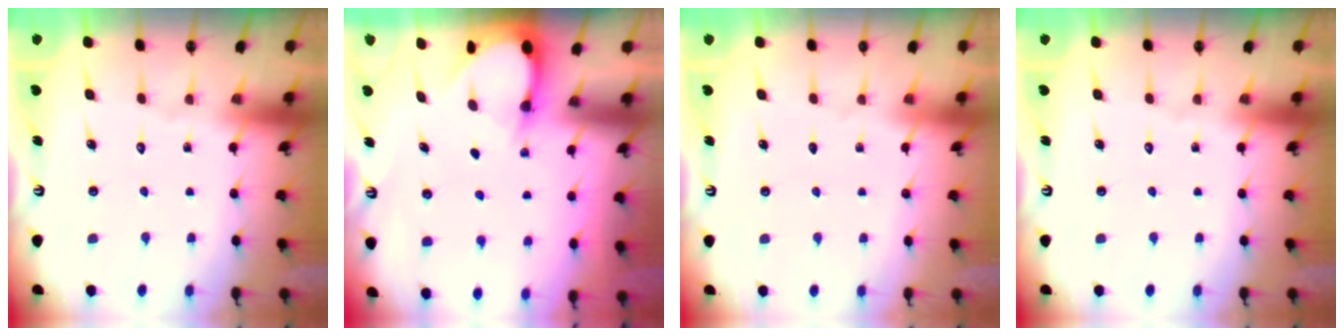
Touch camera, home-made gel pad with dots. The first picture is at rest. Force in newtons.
{"total": 3.1, "press": 3.1, "slide": 0.3}
{"total": 0.7, "press": 0.7, "slide": 0.2}
{"total": 0.0}